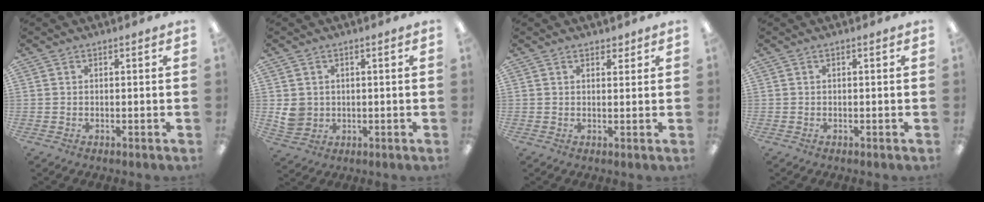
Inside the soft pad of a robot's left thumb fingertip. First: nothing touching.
{"total": 5.2, "force": [1.0, 4.9, 1.4], "torque": [-0.025, 0.003, 0.022]}
{"total": 2.0, "force": [1.6, 1.1, 0.3], "torque": [0.009, -0.006, 0.028]}
{"total": 0.0}